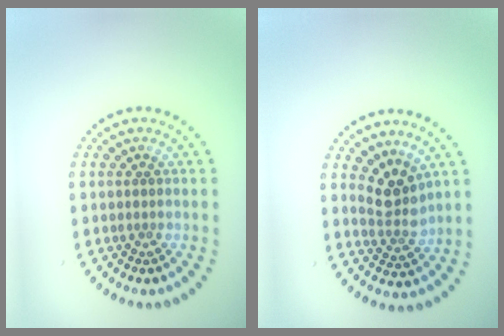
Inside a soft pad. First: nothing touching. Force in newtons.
{"total": 3.0, "press": 2.5, "slide": 1.6}